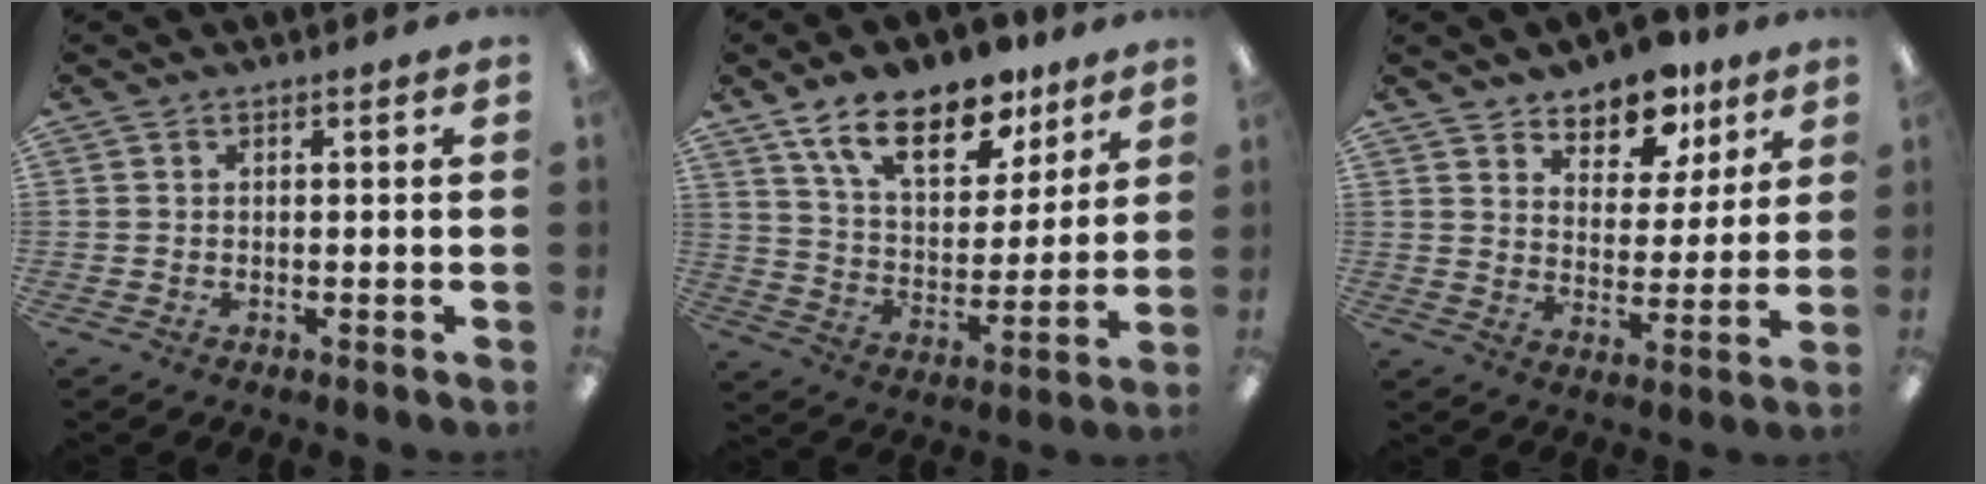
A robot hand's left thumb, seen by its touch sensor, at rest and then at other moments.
{"total": 17.8, "force": [12.2, 8.3, 10.0], "torque": [-0.168, -0.055, 0.214]}
{"total": 10.5, "force": [8.7, 5.2, 3.0], "torque": [-0.040, -0.061, 0.157]}